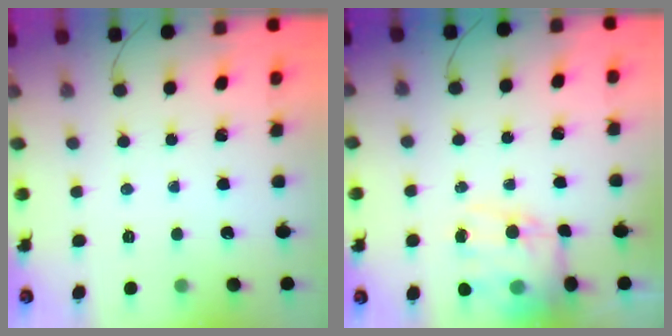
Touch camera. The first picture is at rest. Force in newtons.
{"total": 12.6, "press": 12.2, "slide": 3.2}